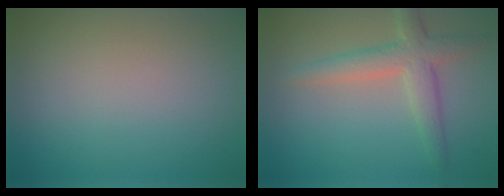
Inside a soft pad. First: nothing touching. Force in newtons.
{"total": 3.8, "press": 3.8, "slide": 0.2}